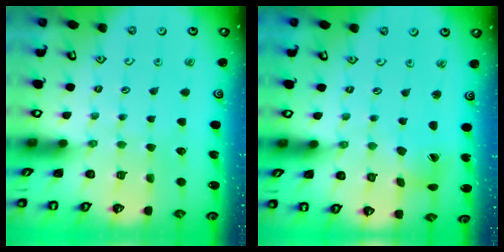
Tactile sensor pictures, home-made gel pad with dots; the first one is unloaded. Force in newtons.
{"total": 3.3, "press": 3.3, "slide": 0.5}